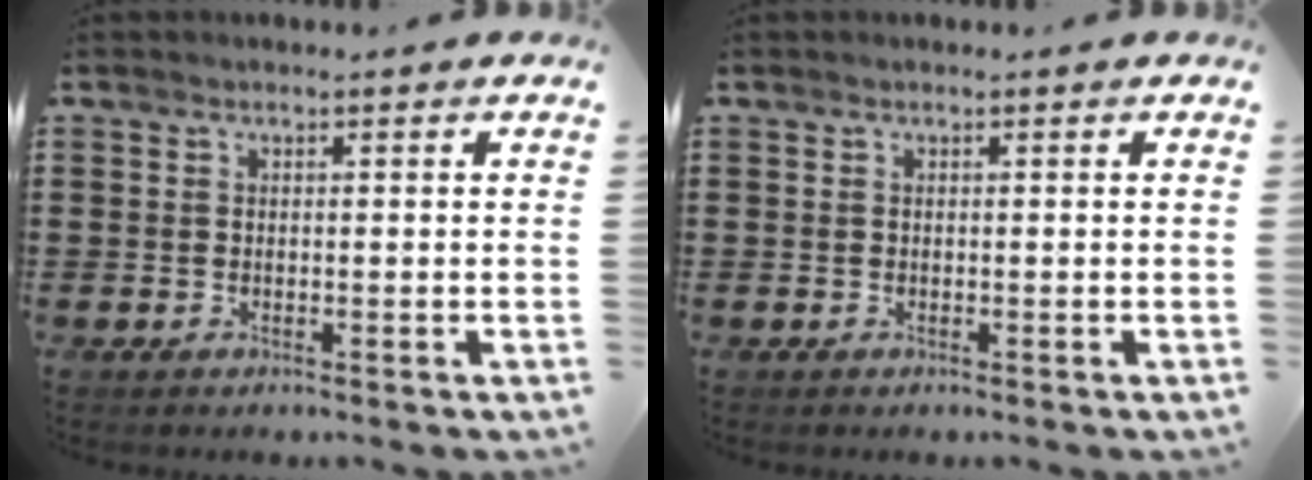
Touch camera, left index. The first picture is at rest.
{"total": 0.0}